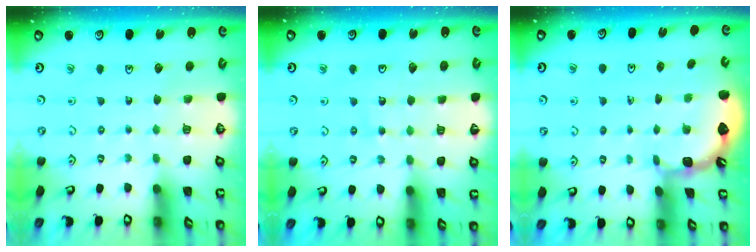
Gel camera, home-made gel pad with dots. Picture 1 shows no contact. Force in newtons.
{"total": 9.2, "press": 9.1, "slide": 1.1}
{"total": 2.0, "press": 2.0, "slide": 0.2}